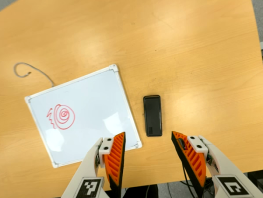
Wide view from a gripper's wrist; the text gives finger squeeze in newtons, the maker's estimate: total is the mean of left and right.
{"total": 0.0}